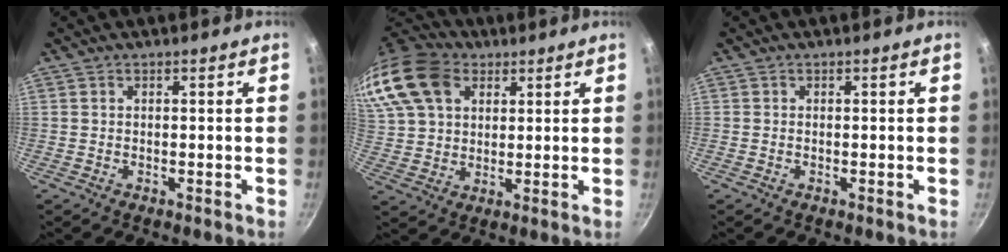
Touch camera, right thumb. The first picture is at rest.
{"total": 22.1, "force": [9.4, 15.8, 12.2], "torque": [-0.281, 0.028, 0.174]}
{"total": 0.0}